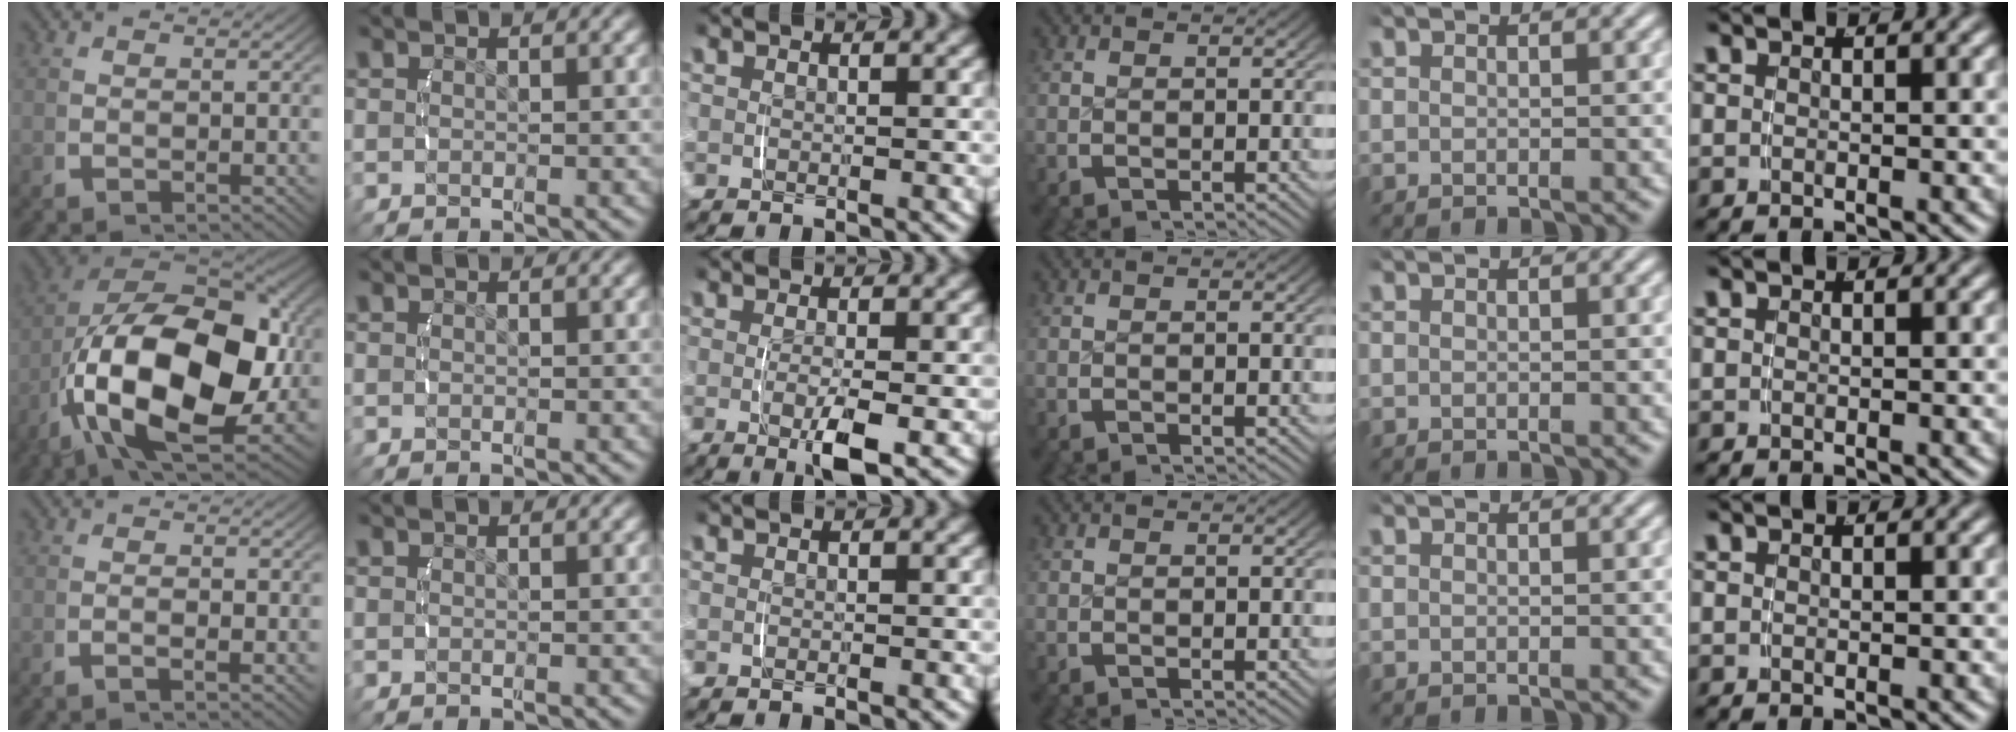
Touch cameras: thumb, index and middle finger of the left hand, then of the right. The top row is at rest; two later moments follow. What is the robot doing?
{"motion": "lift_and_place", "object": "phone"}